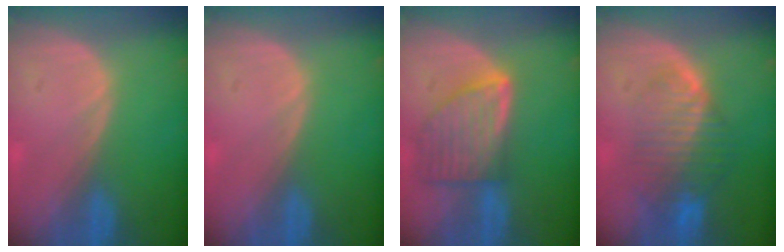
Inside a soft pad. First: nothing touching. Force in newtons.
{"total": 0.0}
{"total": 8.0, "press": 7.1, "slide": 3.6}
{"total": 8.4, "press": 7.3, "slide": 4.1}